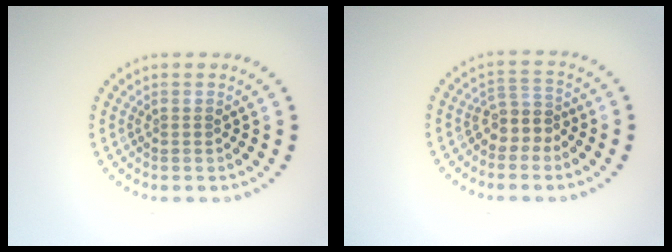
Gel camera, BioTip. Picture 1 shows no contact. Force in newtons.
{"total": 2.3, "press": 1.8, "slide": 1.5}